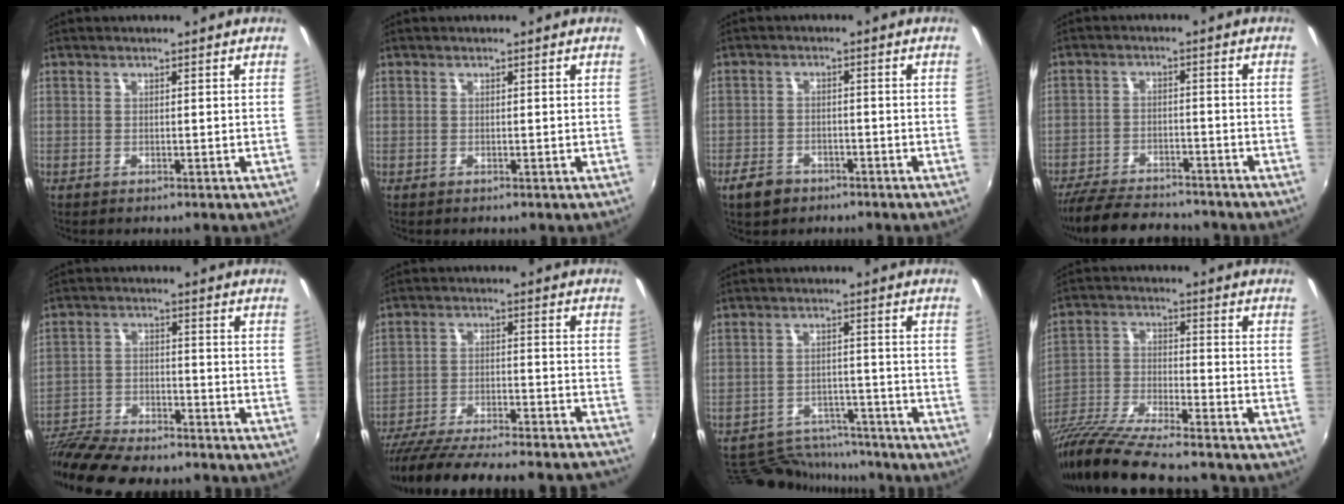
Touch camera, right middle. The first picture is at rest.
{"total": 0.0}
{"total": 4.7, "force": [-3.3, 2.8, 1.7], "torque": [-0.054, 0.003, -0.054]}
{"total": 14.3, "force": [-12.3, 4.5, 5.7], "torque": [-0.141, -0.009, -0.191]}
{"total": 16.4, "force": [-14.2, 3.7, 7.2], "torque": [-0.160, -0.025, -0.241]}
{"total": 31.7, "force": [-28.5, 4.4, 13.2], "torque": [-0.230, -0.047, -0.396]}
{"total": 12.5, "force": [-11.4, 4.6, 2.4], "torque": [-0.067, 0.024, -0.157]}
{"total": 18.3, "force": [-15.4, 2.3, 9.6], "torque": [-0.189, -0.043, -0.266]}